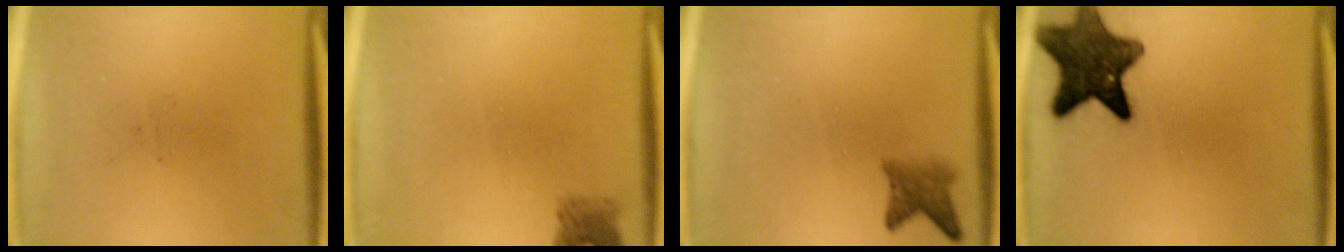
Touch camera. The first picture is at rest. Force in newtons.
{"total": 2.1}
{"total": 2.8}
{"total": 11.1}